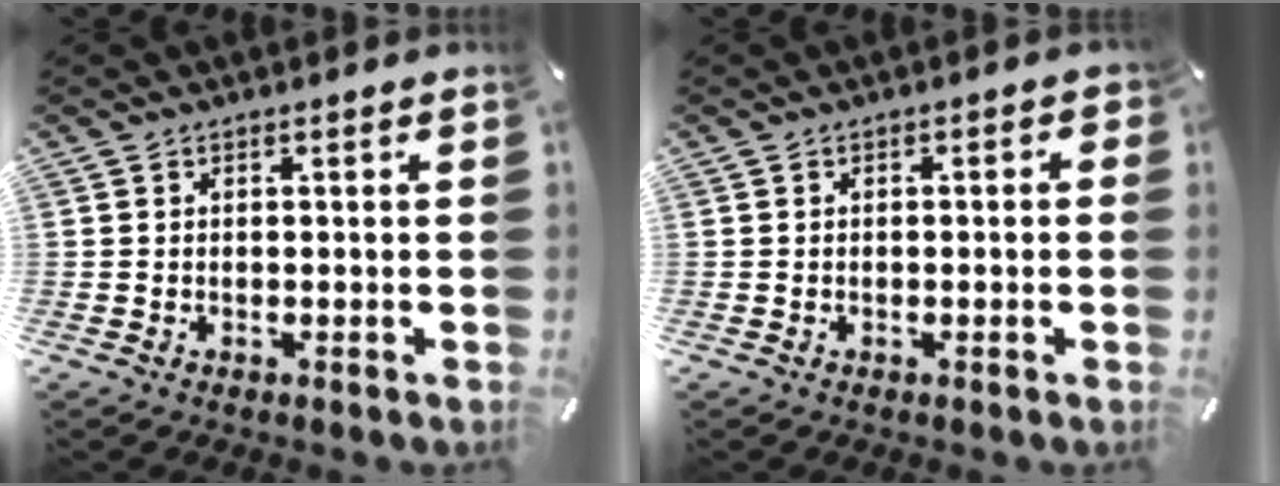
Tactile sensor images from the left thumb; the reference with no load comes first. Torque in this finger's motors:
{"motor_torque": [0.06, 0.00, 0.10, -0.06, 0.02]}